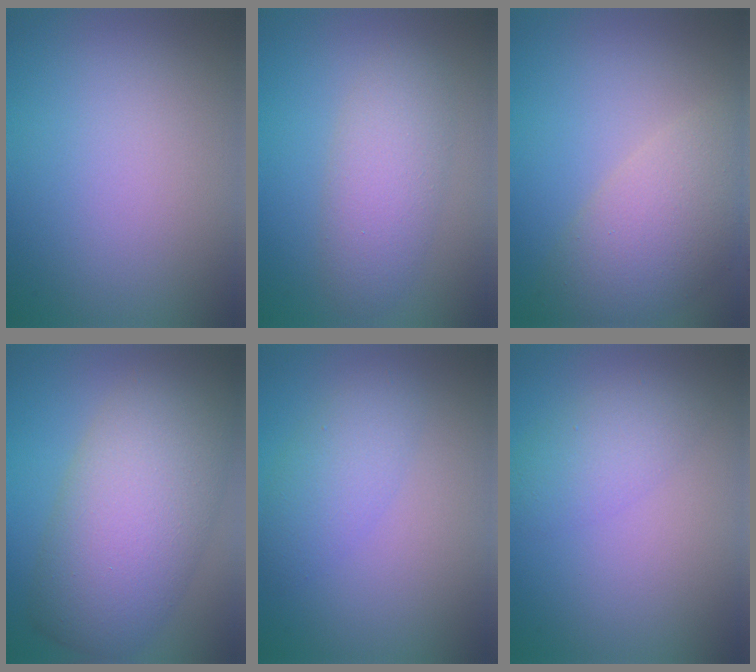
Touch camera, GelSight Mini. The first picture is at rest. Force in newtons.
{"total": 3.9, "press": 3.9, "slide": 0.1}
{"total": 6.9, "press": 6.9, "slide": 0.9}
{"total": 10.0, "press": 10.0, "slide": 0.5}
{"total": 2.7, "press": 2.7, "slide": 0.0}
{"total": 2.7, "press": 2.7, "slide": 0.2}